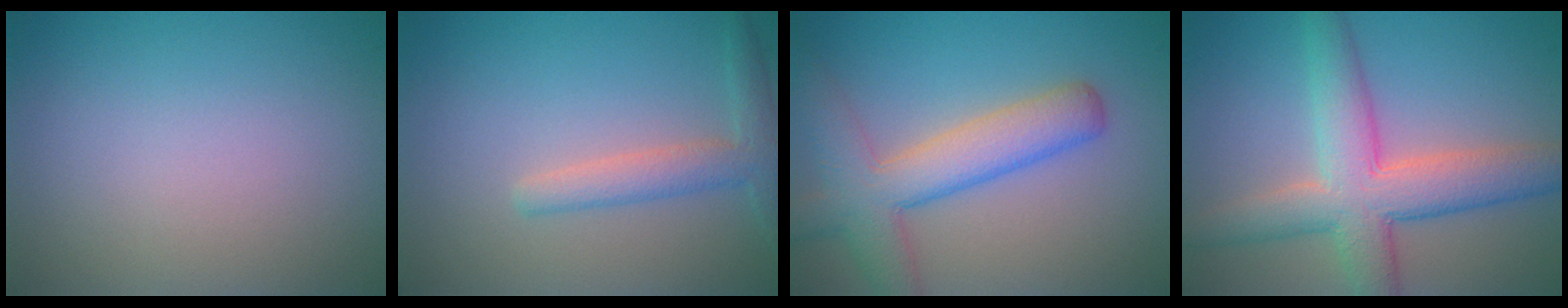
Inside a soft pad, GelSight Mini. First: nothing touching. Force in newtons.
{"total": 2.8, "press": 2.8, "slide": 0.1}
{"total": 6.2, "press": 6.2, "slide": 0.4}
{"total": 7.1, "press": 7.1, "slide": 0.2}